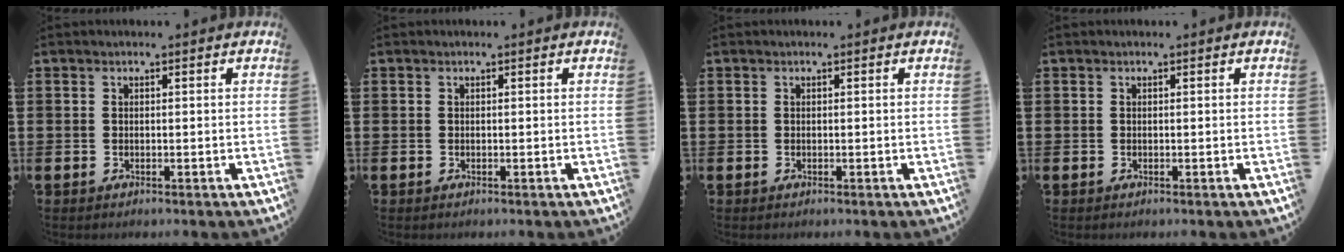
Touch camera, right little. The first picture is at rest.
{"total": 0.0}
{"total": 0.0}
{"total": 0.0}